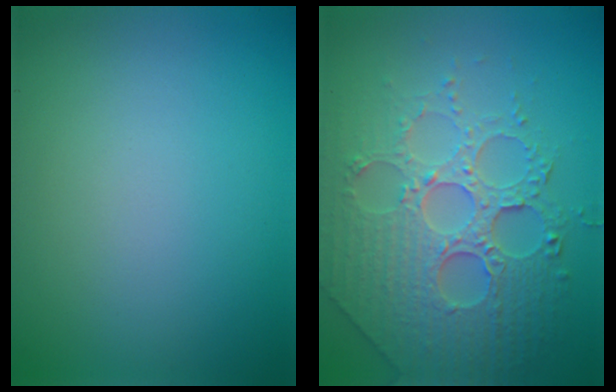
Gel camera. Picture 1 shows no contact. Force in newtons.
{"total": 7.8, "press": 6.0, "slide": 5.0}